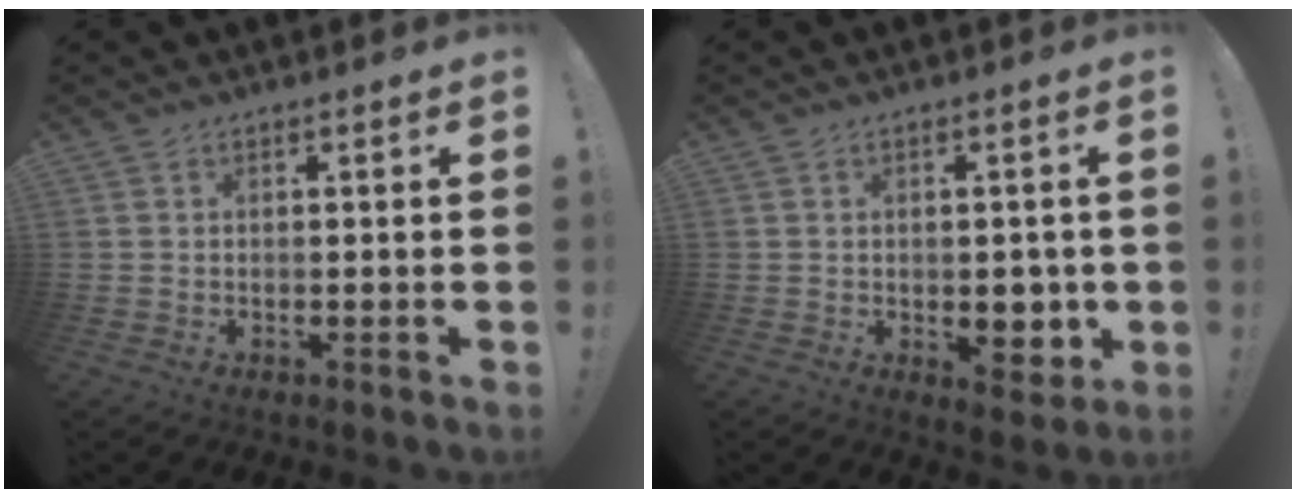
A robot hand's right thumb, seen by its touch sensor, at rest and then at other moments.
{"total": 7.2, "force": [-1.2, 4.8, 5.2], "torque": [-0.049, 0.003, -0.014]}